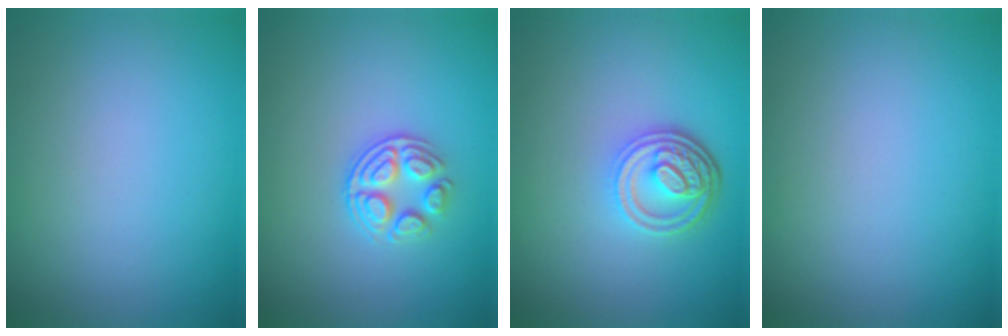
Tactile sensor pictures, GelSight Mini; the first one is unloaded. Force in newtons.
{"total": 3.0, "press": 2.6, "slide": 1.5}
{"total": 4.5, "press": 3.3, "slide": 3.0}
{"total": 0.0}